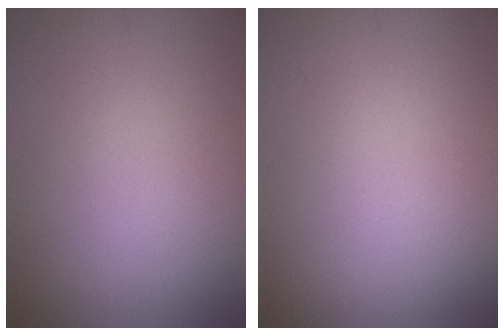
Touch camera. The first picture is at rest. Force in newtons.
{"total": 0.0}